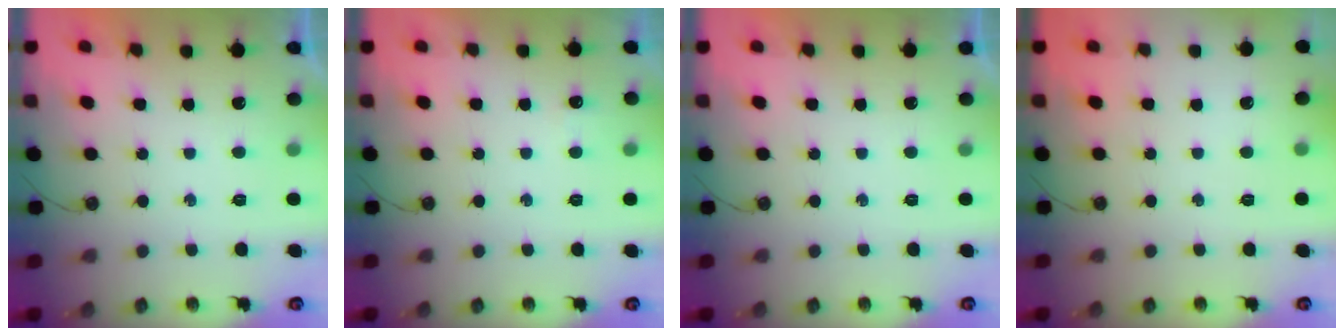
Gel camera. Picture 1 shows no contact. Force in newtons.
{"total": 2.9, "press": 2.8, "slide": 0.7}
{"total": 0.0}
{"total": 0.0}